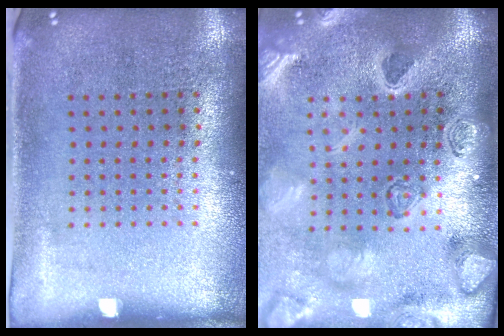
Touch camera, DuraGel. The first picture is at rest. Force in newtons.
{"total": 4.1, "press": 3.3, "slide": 2.5}